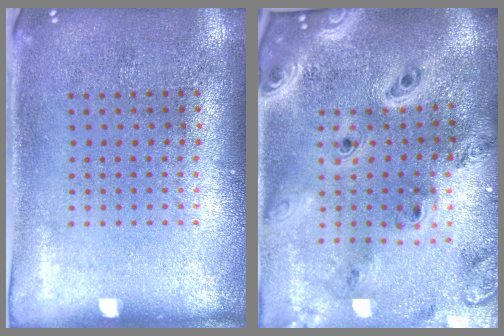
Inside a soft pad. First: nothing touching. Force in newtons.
{"total": 4.1, "press": 3.0, "slide": 2.7}